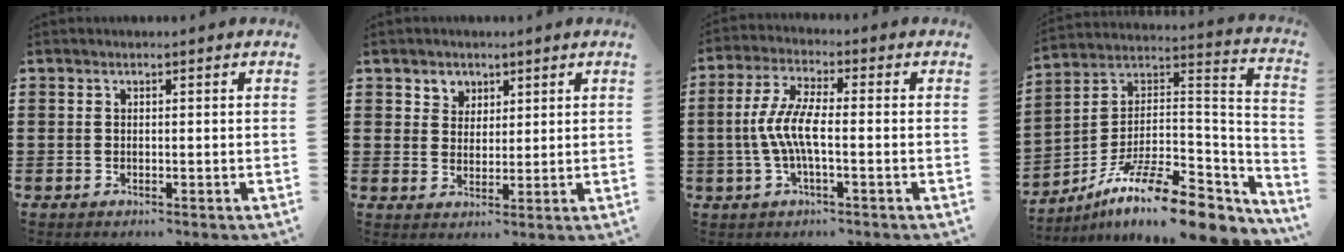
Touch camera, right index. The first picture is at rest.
{"total": 3.1, "force": [1.8, 2.6, -0.1], "torque": [-0.013, 0.011, 0.032]}
{"total": 6.7, "force": [-1.4, 1.7, 6.3], "torque": [-0.152, -0.014, -0.037]}
{"total": 13.2, "force": [-9.3, 3.6, 8.6], "torque": [-0.150, 0.016, -0.168]}